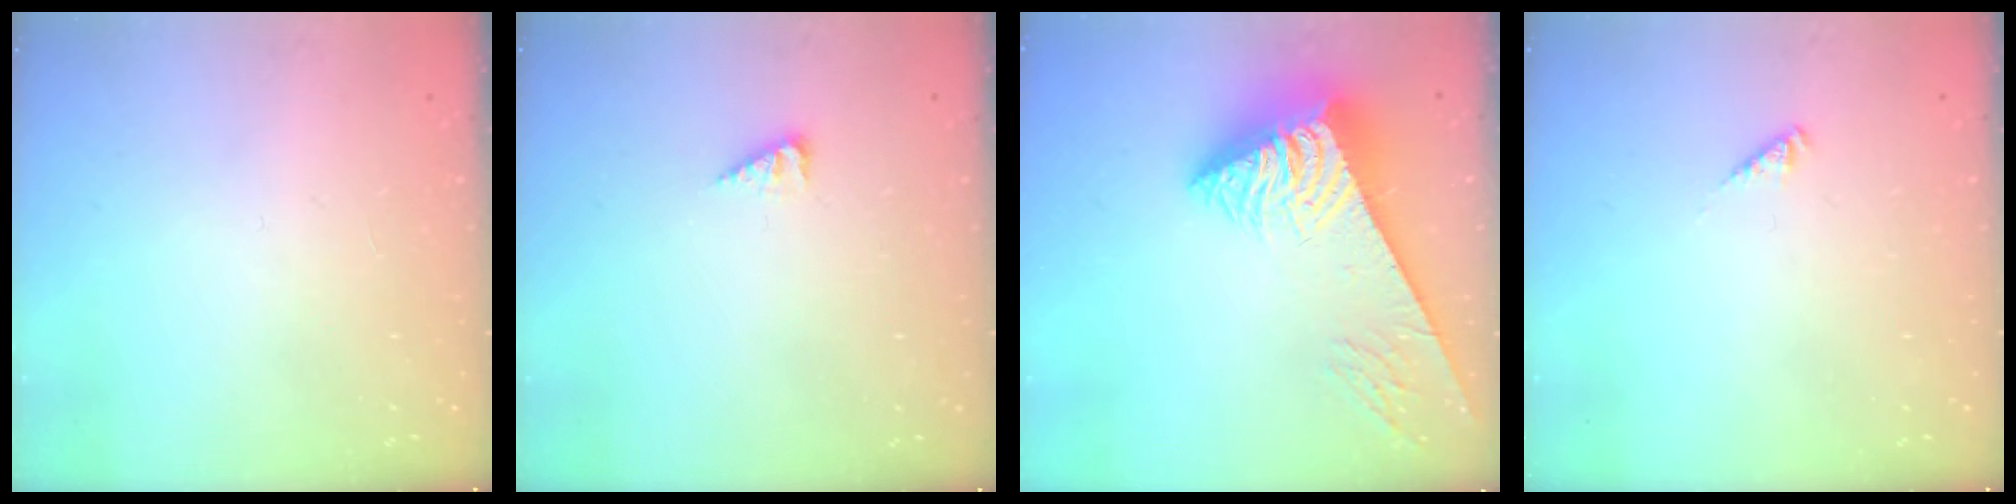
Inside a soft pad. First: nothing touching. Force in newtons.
{"total": 2.7, "press": 2.7, "slide": 0.4}
{"total": 10.1, "press": 10.0, "slide": 1.0}
{"total": 1.7, "press": 1.7, "slide": 0.4}